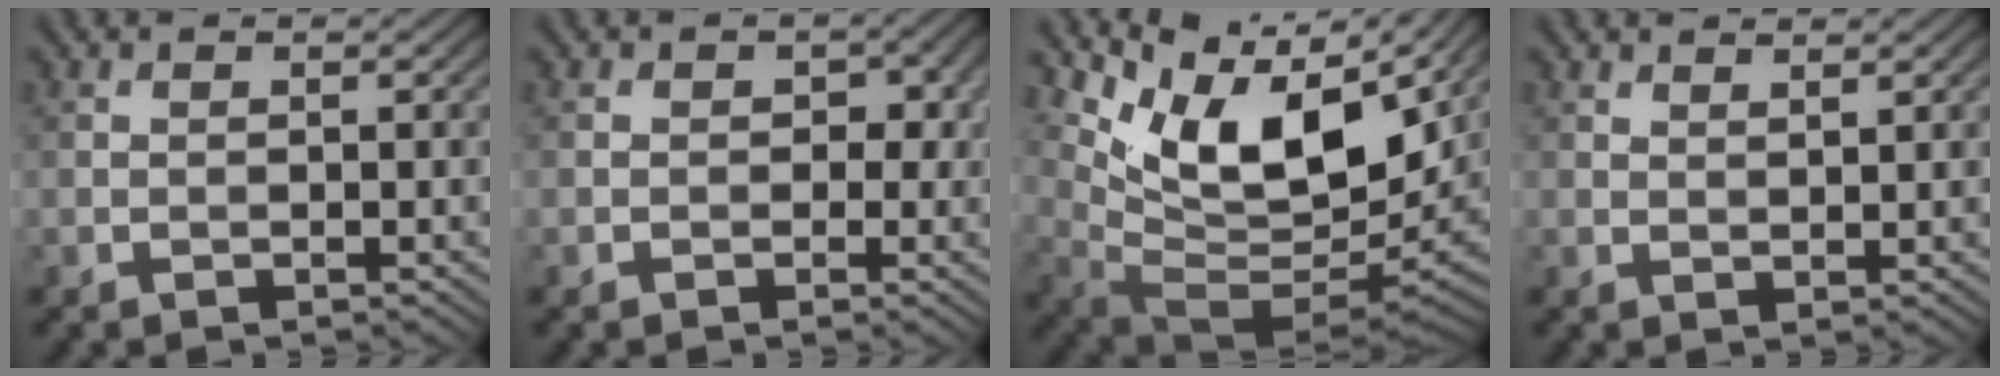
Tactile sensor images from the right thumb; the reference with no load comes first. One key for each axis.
{"total": 2.0, "fx": -0.1, "fy": 1.7, "fz": 1.1, "tx": -0.013, "ty": -0.003, "tz": -0.003}
{"total": 13.3, "fx": 5.7, "fy": 6.7, "fz": 10.0, "tx": -0.191, "ty": -0.008, "tz": 0.120}
{"total": 1.4, "fx": 1.2, "fy": 0.2, "fz": 0.6, "tx": -0.016, "ty": -0.002, "tz": 0.023}